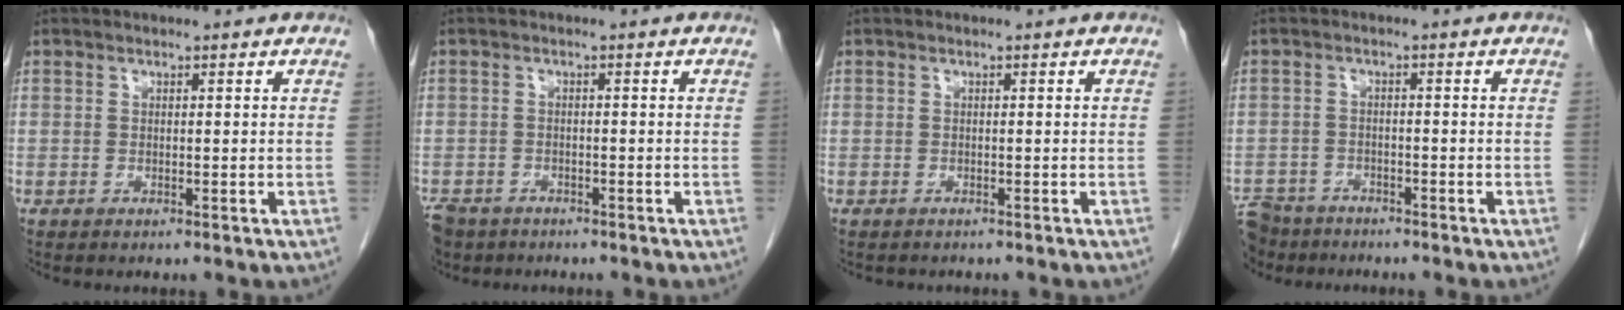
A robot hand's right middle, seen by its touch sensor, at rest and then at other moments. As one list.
[{"total": 6.5, "force": [-4.9, 3.9, 1.7], "torque": [-0.041, -0.005, -0.085]}, {"total": 1.1, "force": [-1.0, 0.4, 0.2], "torque": [-0.011, -0.001, -0.013]}, {"total": 8.2, "force": [-6.6, 4.5, 1.7], "torque": [-0.049, -0.004, -0.112]}]